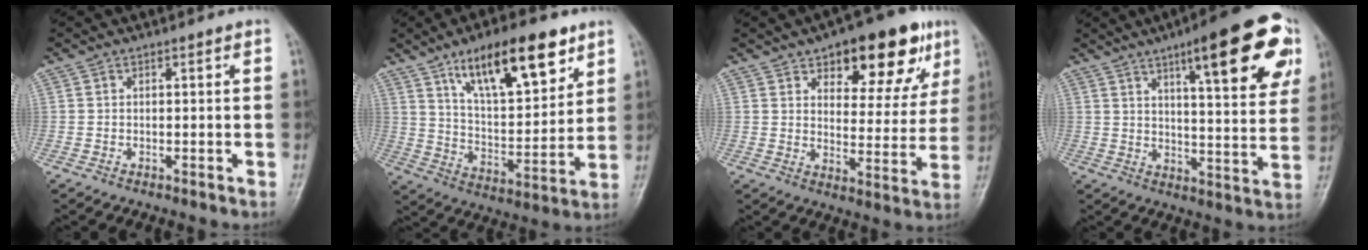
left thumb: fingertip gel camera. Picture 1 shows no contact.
{"total": 18.5, "force": [10.8, 6.8, 13.4], "torque": [-0.180, -0.046, 0.186]}
{"total": 17.0, "force": [9.5, 7.8, 11.7], "torque": [-0.101, -0.032, 0.132]}
{"total": 21.1, "force": [10.5, 5.3, 17.5], "torque": [-0.204, -0.024, 0.141]}